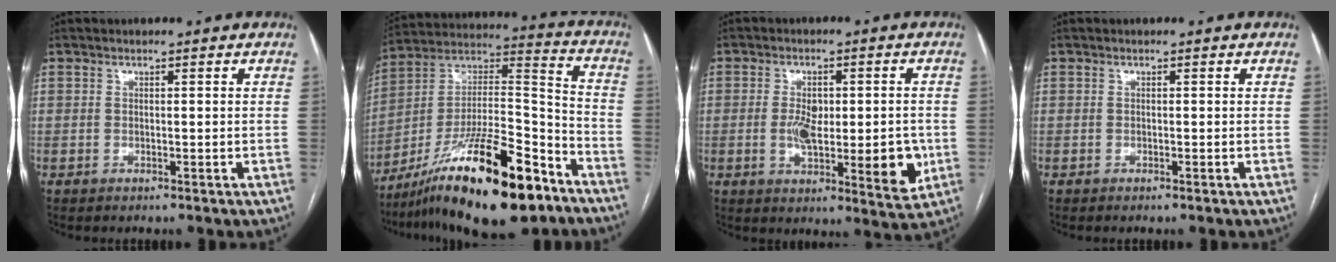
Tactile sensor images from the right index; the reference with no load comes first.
{"total": 24.3, "force": [-15.8, 5.1, 17.8], "torque": [-0.285, 0.007, -0.262]}
{"total": 12.0, "force": [-1.4, 4.4, 11.1], "torque": [-0.163, -0.005, -0.012]}
{"total": 0.0}